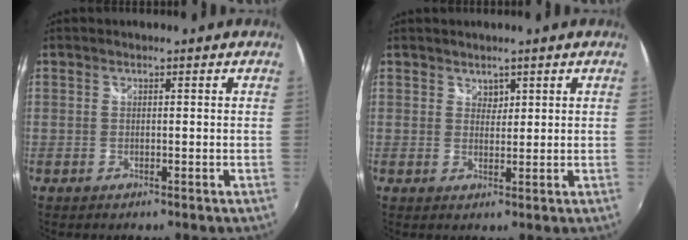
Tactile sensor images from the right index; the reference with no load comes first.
{"total": 1.6, "force": [1.1, 1.1, 0.2], "torque": [0.002, 0.002, 0.018]}